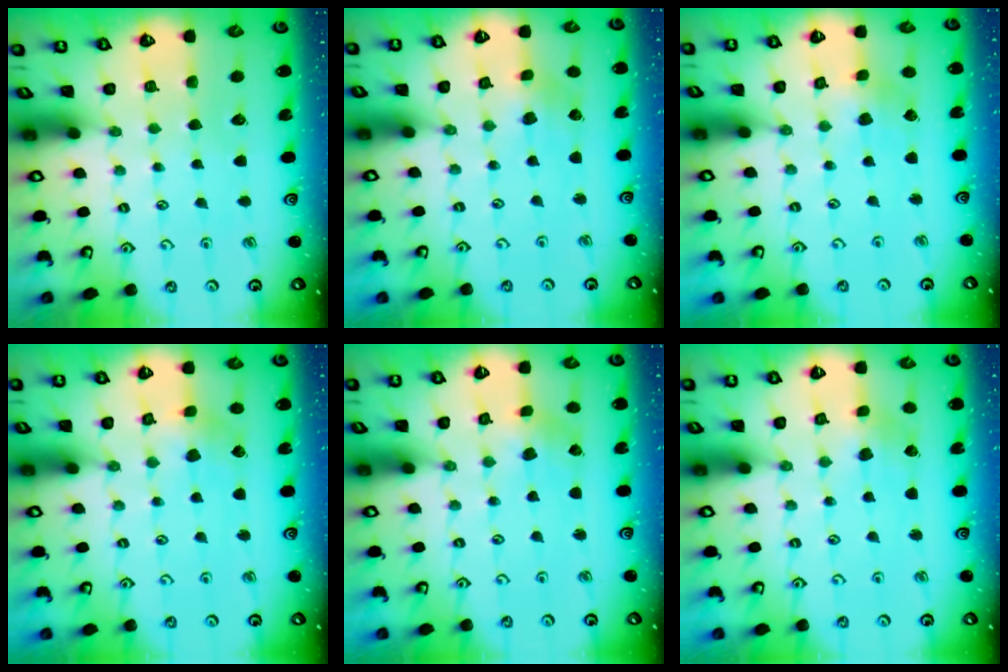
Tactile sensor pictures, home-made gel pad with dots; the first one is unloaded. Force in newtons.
{"total": 2.3, "press": 2.3, "slide": 0.4}
{"total": 2.1, "press": 2.1, "slide": 0.1}
{"total": 3.6, "press": 3.6, "slide": 0.3}
{"total": 0.7, "press": 0.7, "slide": 0.2}
{"total": 2.3, "press": 2.3, "slide": 0.4}